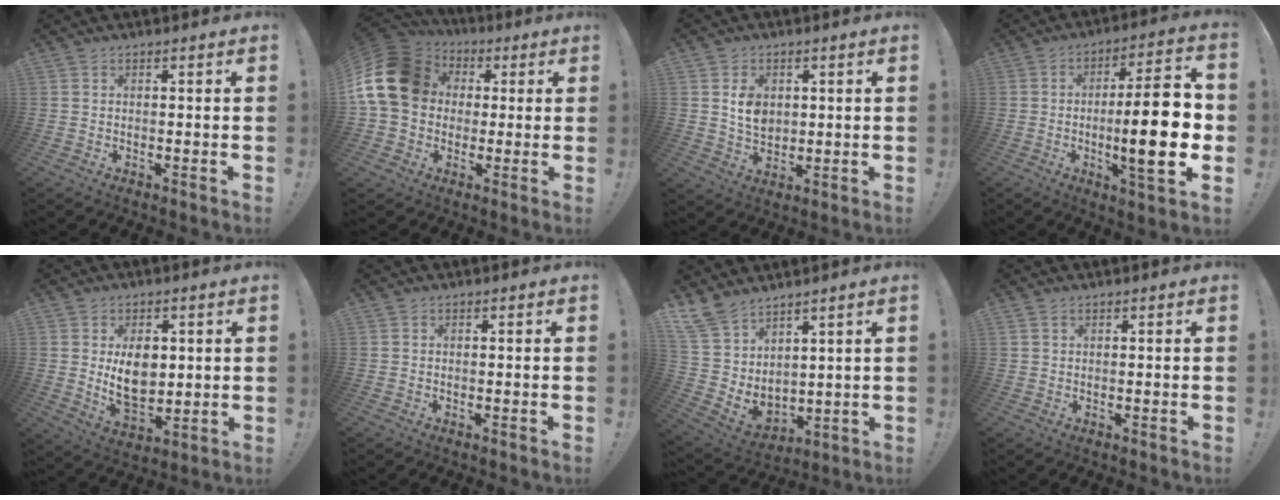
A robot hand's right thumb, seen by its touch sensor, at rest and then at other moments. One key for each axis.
{"total": 19.6, "fx": 3.5, "fy": 15.3, "fz": 11.7, "tx": -0.214, "ty": -0.002, "tz": 0.071}
{"total": 7.4, "fx": 1.7, "fy": 6.1, "fz": 3.8, "tx": -0.041, "ty": -0.004, "tz": 0.033}
{"total": 18.8, "fx": -2.2, "fy": 3.8, "fz": 18.3, "tx": -0.275, "ty": -0.001, "tz": -0.036}
{"total": 10.9, "fx": 2.1, "fy": 7.5, "fz": 7.5, "tx": -0.110, "ty": -0.018, "tz": 0.037}
{"total": 0.0}
{"total": 9.9, "fx": 7.2, "fy": 5.7, "fz": 3.5, "tx": -0.090, "ty": -0.062, "tz": 0.148}
{"total": 1.1, "fx": 0.7, "fy": 0.7, "fz": 0.6, "tx": -0.016, "ty": 0.003, "tz": 0.014}